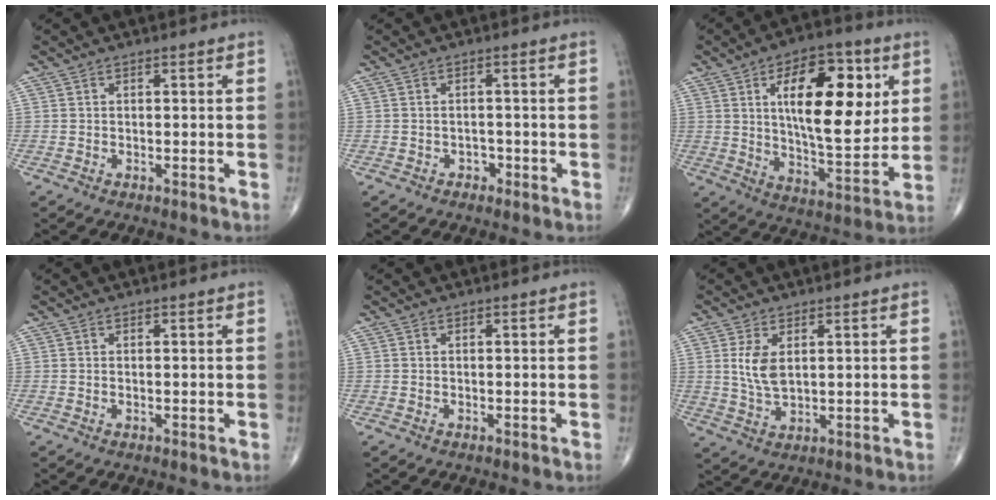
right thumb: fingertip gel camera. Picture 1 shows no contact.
{"total": 1.6, "force": [-0.8, 1.2, 0.5], "torque": [0.000, 0.005, -0.014]}
{"total": 20.6, "force": [5.6, 9.4, 17.4], "torque": [-0.225, -0.025, 0.088]}
{"total": 0.0}
{"total": 0.0}
{"total": 5.8, "force": [1.5, 3.0, 4.7], "torque": [-0.092, -0.010, 0.036]}